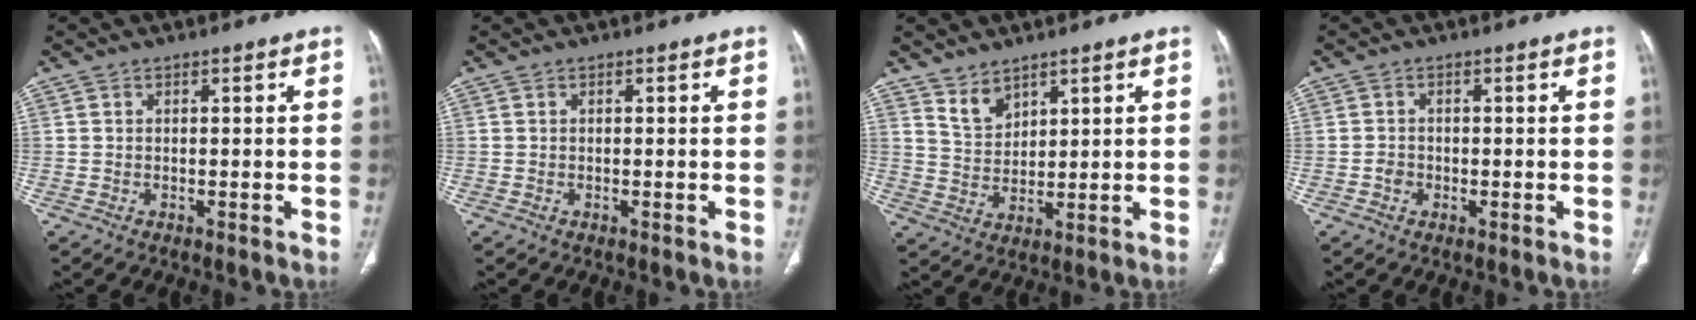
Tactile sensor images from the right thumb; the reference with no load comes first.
{"total": 0.0}
{"total": 4.7, "force": [3.6, 2.4, 1.7], "torque": [-0.018, -0.030, 0.079]}
{"total": 1.6, "force": [-0.5, 1.4, 0.7], "torque": [-0.008, 0.004, -0.009]}